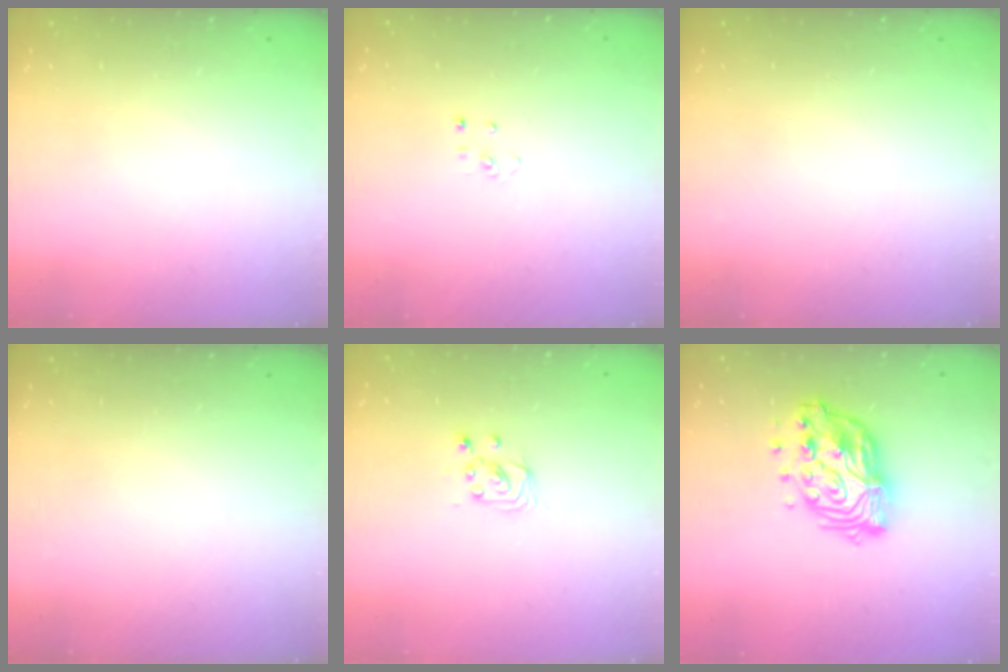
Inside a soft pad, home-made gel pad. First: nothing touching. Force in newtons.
{"total": 2.7, "press": 2.7, "slide": 0.3}
{"total": 0.0}
{"total": 0.0}
{"total": 3.0, "press": 3.0, "slide": 0.3}
{"total": 14.1, "press": 14.1, "slide": 1.1}